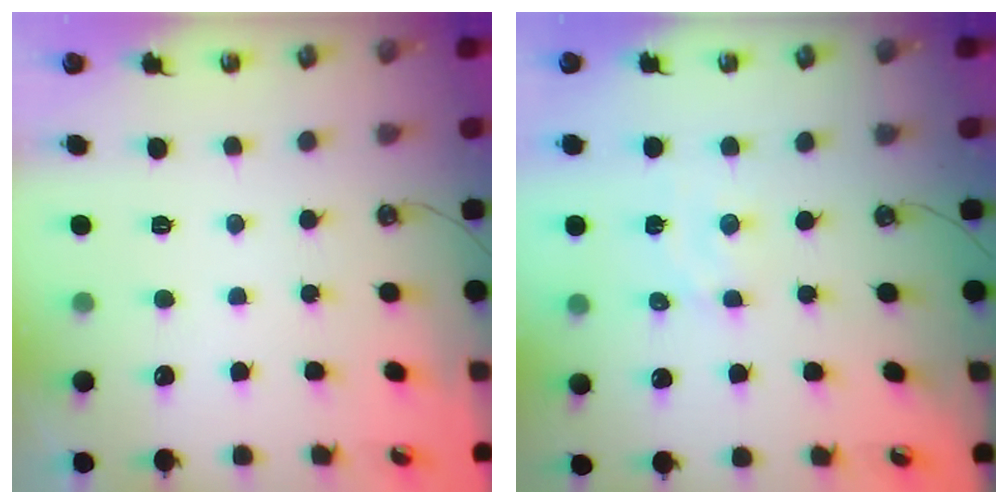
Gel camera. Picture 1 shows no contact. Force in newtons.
{"total": 2.1, "press": 2.0, "slide": 0.5}